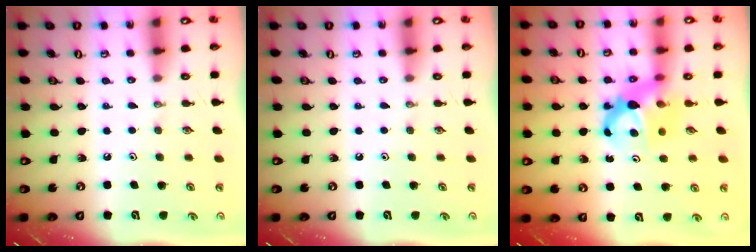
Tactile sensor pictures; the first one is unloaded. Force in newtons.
{"total": 0.0}
{"total": 6.7, "press": 6.7, "slide": 0.4}